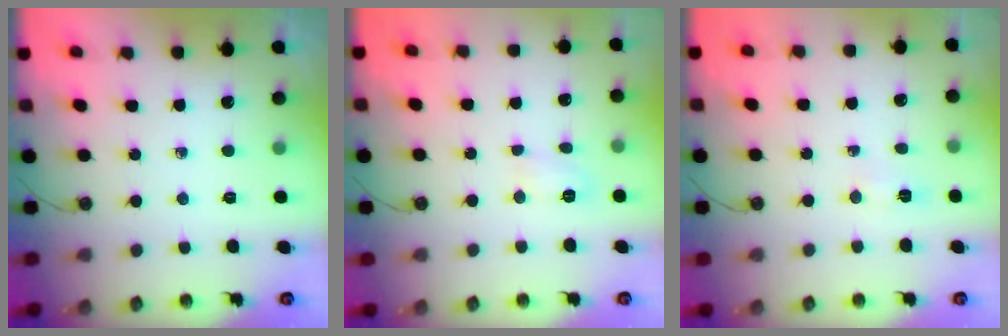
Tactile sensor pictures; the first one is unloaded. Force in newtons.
{"total": 4.4, "press": 4.3, "slide": 0.7}
{"total": 3.4, "press": 3.2, "slide": 1.1}